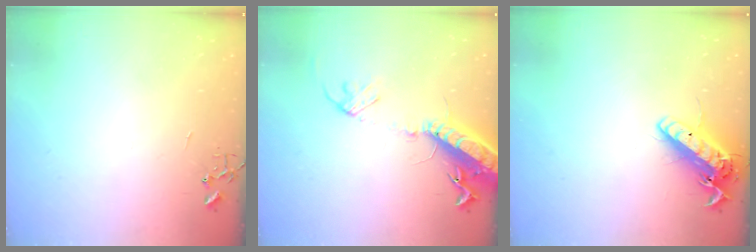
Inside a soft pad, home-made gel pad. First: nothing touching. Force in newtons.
{"total": 17.4, "press": 16.9, "slide": 4.1}
{"total": 15.7, "press": 15.3, "slide": 3.3}